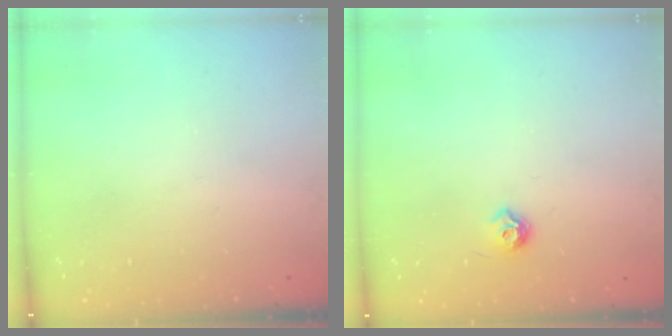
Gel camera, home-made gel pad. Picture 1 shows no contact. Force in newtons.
{"total": 6.1, "press": 6.0, "slide": 0.9}